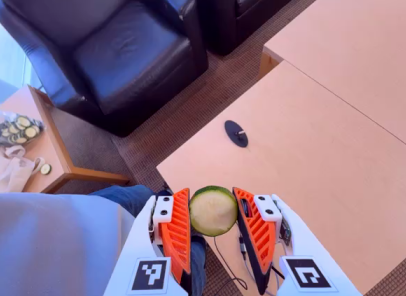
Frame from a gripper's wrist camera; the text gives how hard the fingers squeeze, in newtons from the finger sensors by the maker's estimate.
{"total": 8.3, "left": 8.1, "right": 8.5}